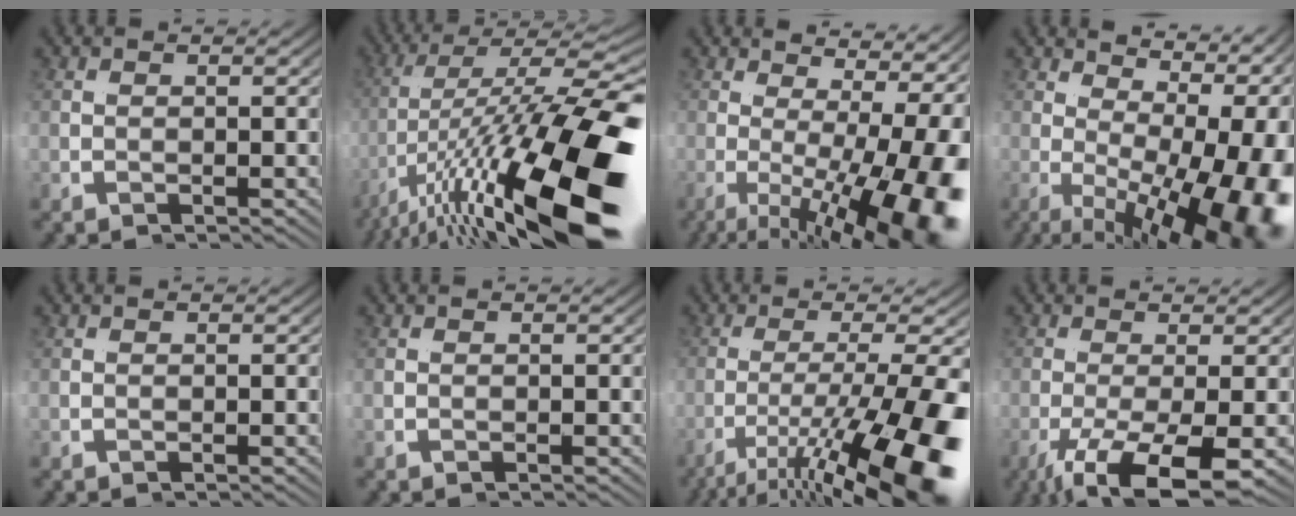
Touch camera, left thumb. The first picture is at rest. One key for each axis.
{"total": 13.3, "fx": -4.9, "fy": 2.4, "fz": 12.1, "tx": -0.215, "ty": 0.009, "tz": -0.078}
{"total": 8.7, "fx": -1.9, "fy": 0.3, "fz": 8.5, "tx": -0.122, "ty": 0.007, "tz": -0.027}
{"total": 11.0, "fx": -2.4, "fy": 2.9, "fz": 10.3, "tx": -0.153, "ty": 0.005, "tz": -0.031}
{"total": 0.0}
{"total": 0.0}
{"total": 8.6, "fx": -3.7, "fy": -0.2, "fz": 7.7, "tx": -0.123, "ty": 0.016, "tz": -0.066}
{"total": 4.9, "fx": -2.7, "fy": -0.4, "fz": 4.1, "tx": -0.065, "ty": 0.003, "tz": -0.050}